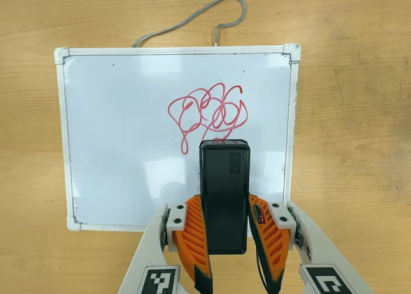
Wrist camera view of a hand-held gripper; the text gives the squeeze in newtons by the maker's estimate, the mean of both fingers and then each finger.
{"total": 4.8, "left": 3.5, "right": 6.1}